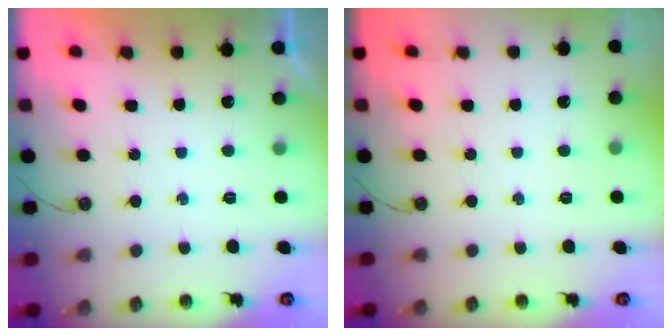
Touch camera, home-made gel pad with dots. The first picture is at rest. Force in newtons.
{"total": 0.0}